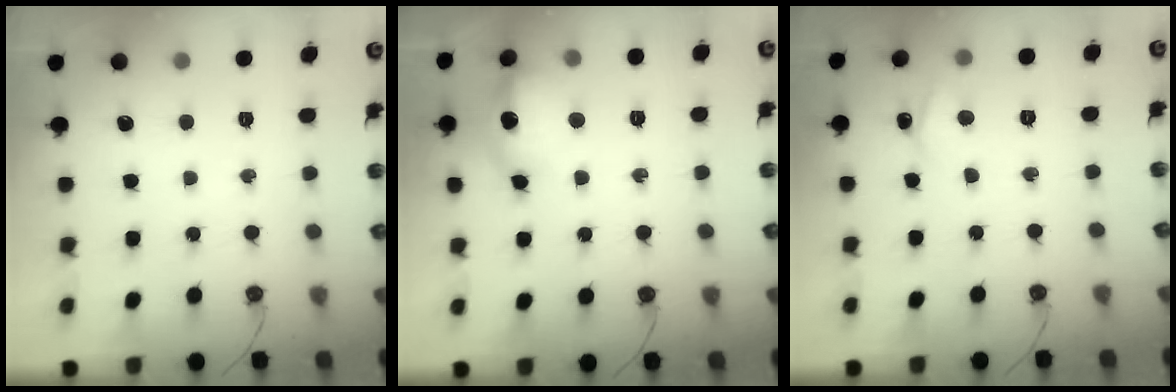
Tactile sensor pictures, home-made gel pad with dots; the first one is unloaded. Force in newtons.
{"total": 14.3, "press": 14.3, "slide": 1.3}
{"total": 3.6, "press": 3.5, "slide": 0.4}